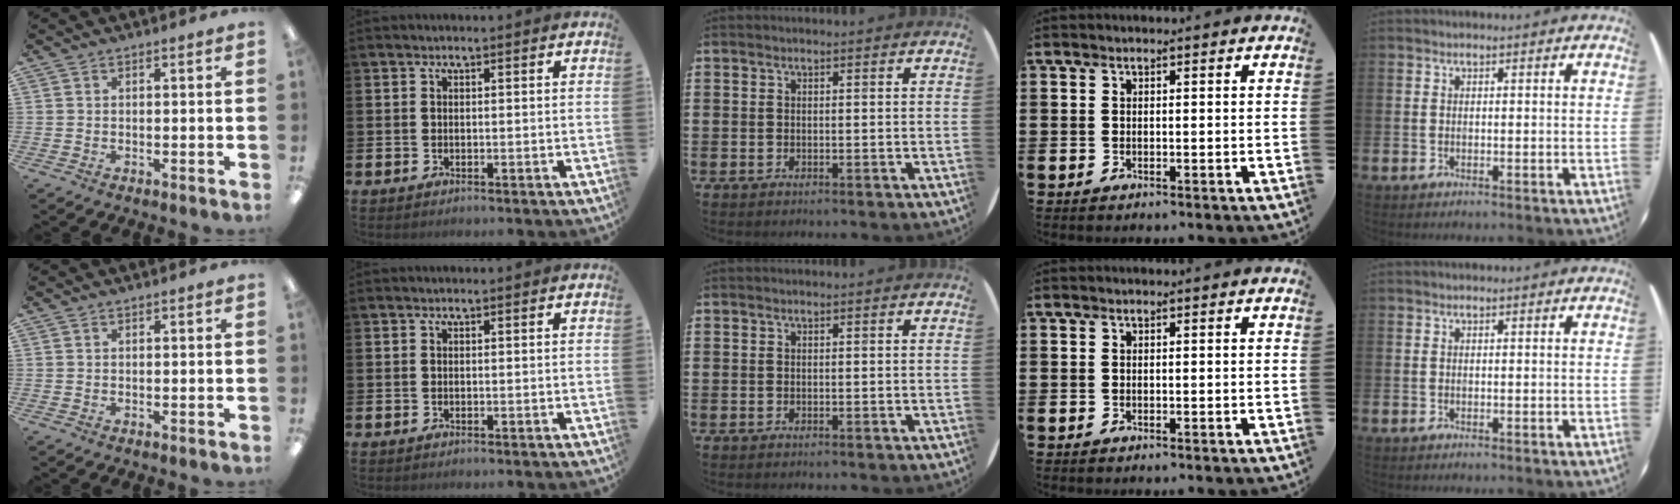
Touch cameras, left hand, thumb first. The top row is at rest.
{}